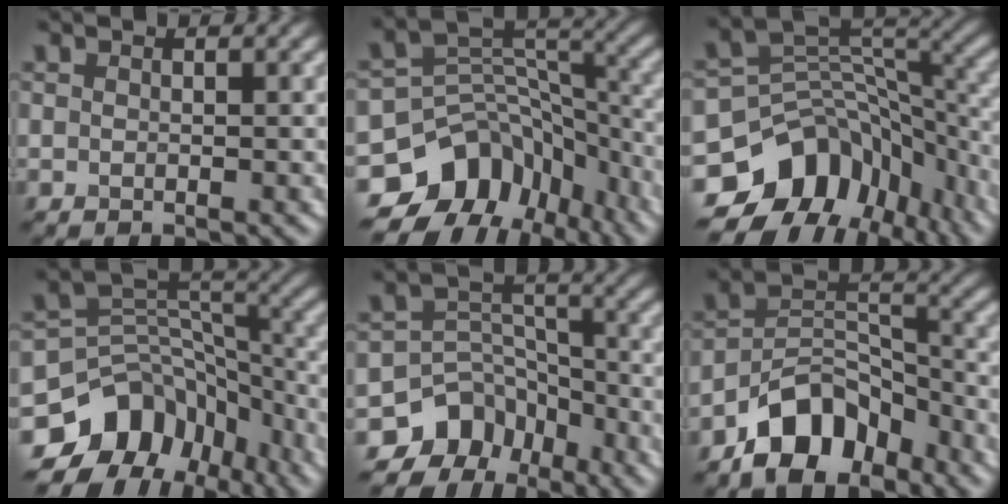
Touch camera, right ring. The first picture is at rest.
{"total": 11.7, "force": [-6.9, 8.1, 4.7], "torque": [-0.077, 0.020, -0.104]}
{"total": 12.1, "force": [-6.3, 8.4, 6.0], "torque": [-0.109, 0.002, -0.101]}
{"total": 11.2, "force": [-6.5, 7.8, 4.7], "torque": [-0.076, 0.019, -0.102]}
{"total": 8.2, "force": [-5.9, 5.5, 1.7], "torque": [-0.007, 0.013, -0.099]}
{"total": 7.8, "force": [-5.5, 4.1, 3.7], "torque": [-0.048, 0.004, -0.110]}